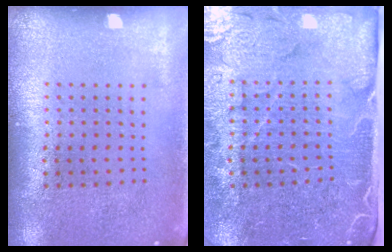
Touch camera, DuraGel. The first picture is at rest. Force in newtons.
{"total": 4.6, "press": 3.9, "slide": 2.5}